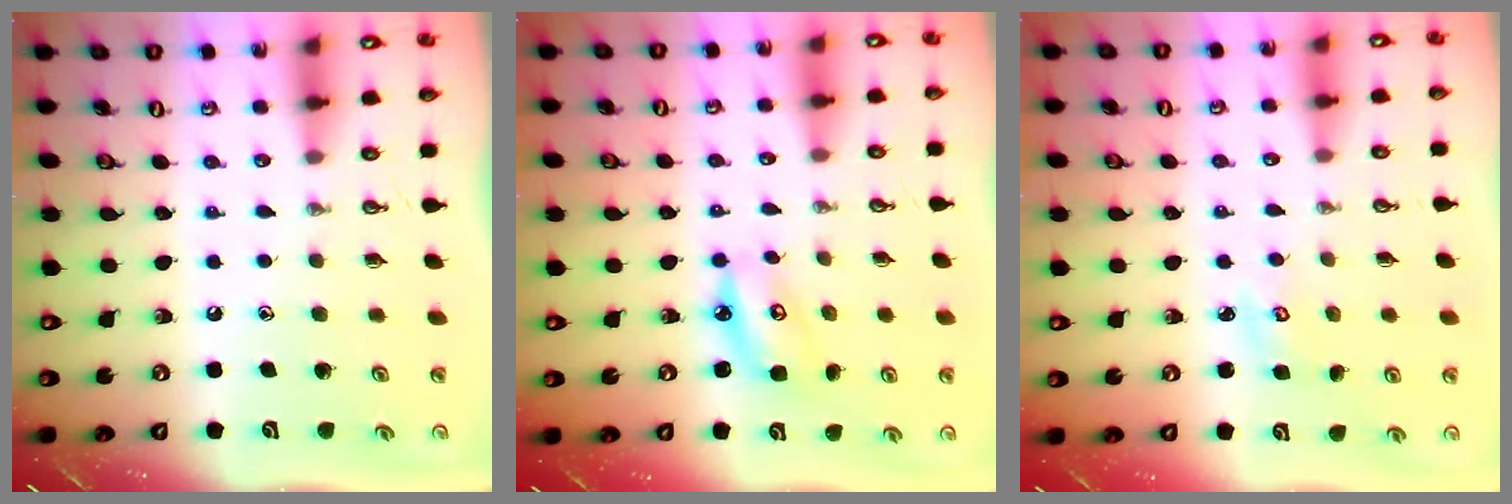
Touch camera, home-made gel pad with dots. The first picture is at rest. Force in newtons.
{"total": 5.8, "press": 5.8, "slide": 0.4}
{"total": 3.1, "press": 3.0, "slide": 0.3}